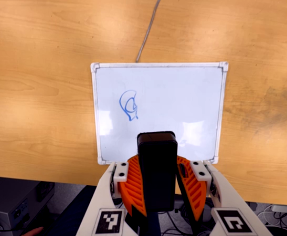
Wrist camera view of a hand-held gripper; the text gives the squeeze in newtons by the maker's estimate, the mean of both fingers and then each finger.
{"total": 8.6, "left": 9.5, "right": 7.6}